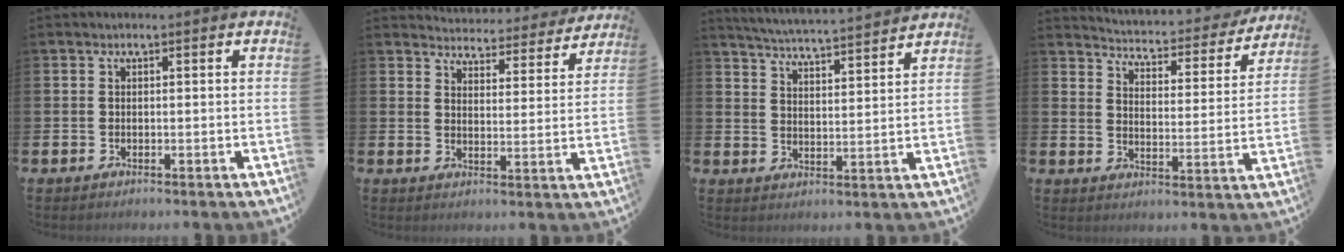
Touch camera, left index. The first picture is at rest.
{"total": 4.4, "force": [4.4, 0.8, 0.1], "torque": [-0.012, -0.040, 0.072]}
{"total": 5.1, "force": [5.1, -0.4, 0.7], "torque": [-0.037, -0.041, 0.087]}
{"total": 3.9, "force": [3.7, 0.8, 0.6], "torque": [-0.031, -0.037, 0.055]}